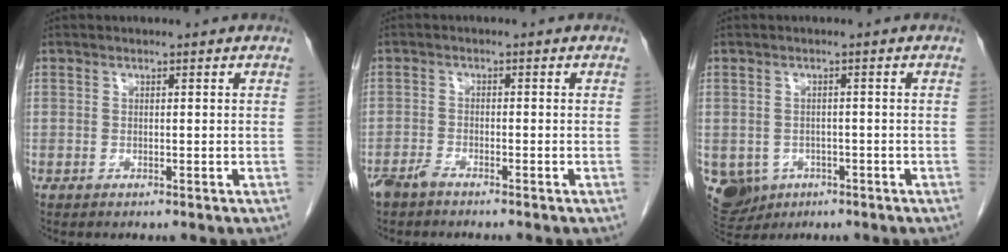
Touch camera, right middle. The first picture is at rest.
{"total": 2.3, "force": [-2.0, 0.4, 1.1], "torque": [-0.023, -0.002, -0.039]}
{"total": 9.9, "force": [-4.1, 8.6, 2.8], "torque": [-0.086, -0.001, -0.048]}